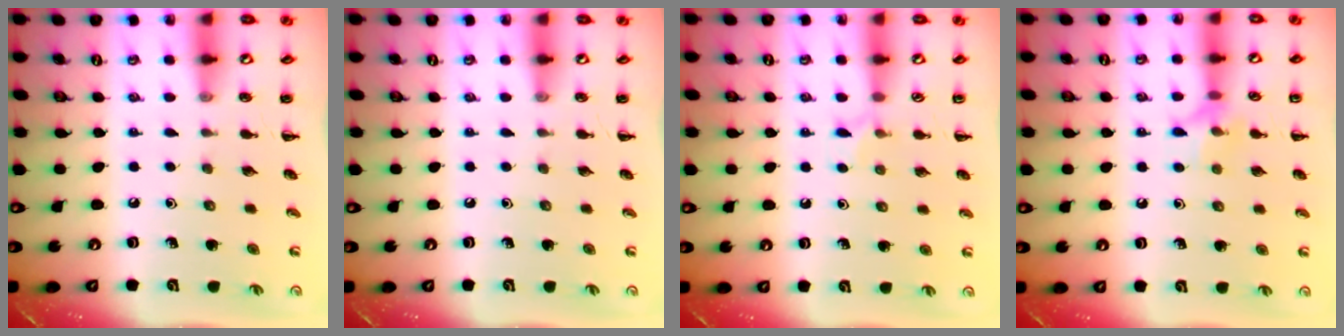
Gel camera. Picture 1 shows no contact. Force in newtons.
{"total": 0.0}
{"total": 5.6, "press": 5.2, "slide": 1.9}
{"total": 7.2, "press": 7.1, "slide": 1.2}